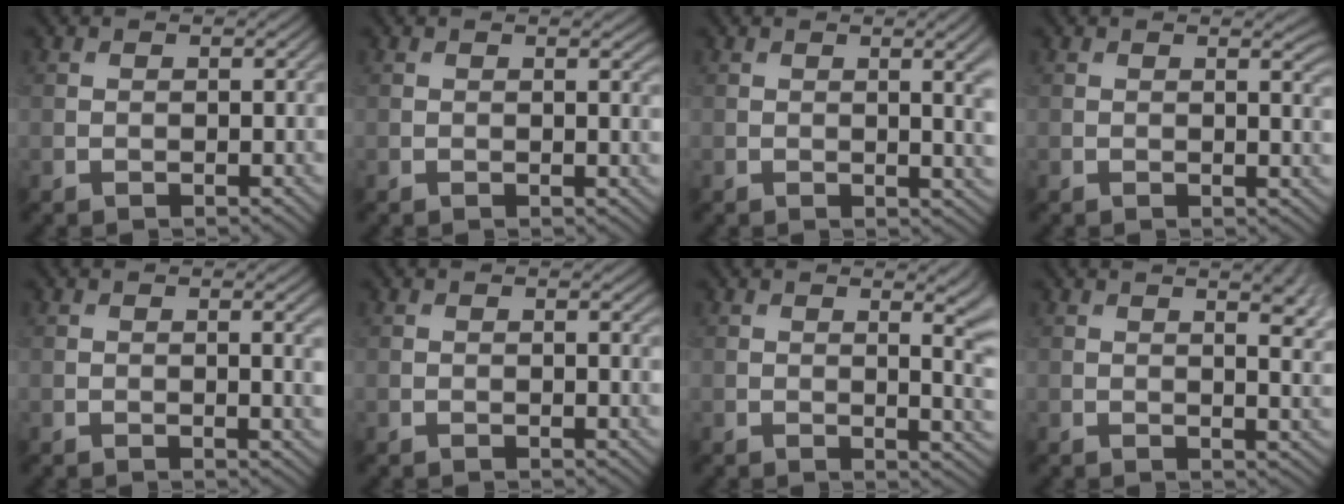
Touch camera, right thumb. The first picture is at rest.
{"total": 1.1, "force": [0.3, 0.2, 1.0], "torque": [-0.013, -0.002, 0.004]}
{"total": 3.8, "force": [0.5, 1.0, 3.7], "torque": [-0.050, 0.001, 0.011]}
{"total": 2.2, "force": [0.7, 0.5, 2.0], "torque": [-0.027, 0.000, 0.011]}
{"total": 1.8, "force": [0.2, 0.3, 1.8], "torque": [-0.026, -0.001, 0.003]}
{"total": 0.8, "force": [0.2, 0.1, 0.8], "torque": [-0.009, -0.003, 0.003]}
{"total": 6.8, "force": [1.1, 2.5, 6.2], "torque": [-0.053, 0.004, 0.009]}
{"total": 6.4, "force": [2.7, 2.4, 5.3], "torque": [-0.053, 0.015, 0.027]}